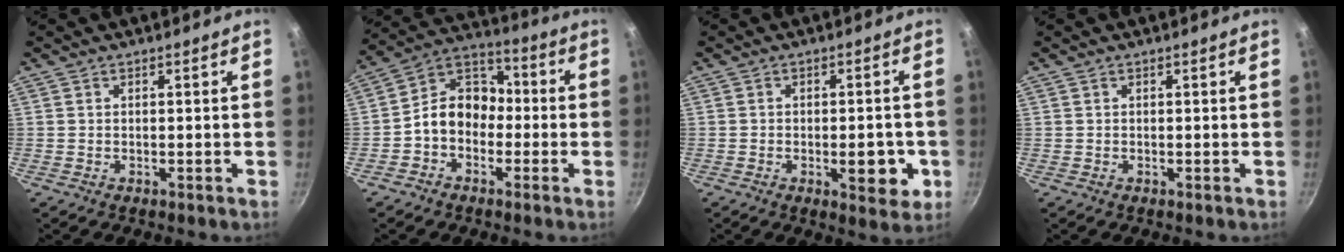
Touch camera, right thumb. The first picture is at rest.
{"total": 10.3, "force": [-2.3, 8.1, 6.0], "torque": [-0.060, 0.048, -0.065]}
{"total": 7.7, "force": [-2.0, 3.6, 6.5], "torque": [-0.056, 0.005, -0.023]}
{"total": 0.0}